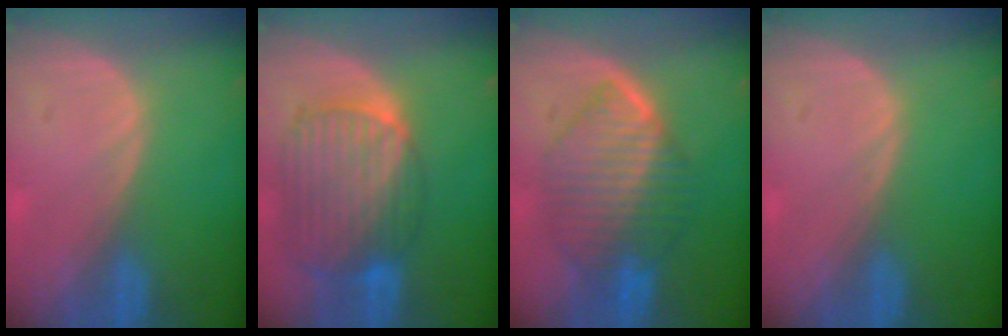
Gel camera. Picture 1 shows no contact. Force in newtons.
{"total": 10.7, "press": 9.1, "slide": 5.5}
{"total": 9.1, "press": 9.1, "slide": 0.5}
{"total": 0.0}